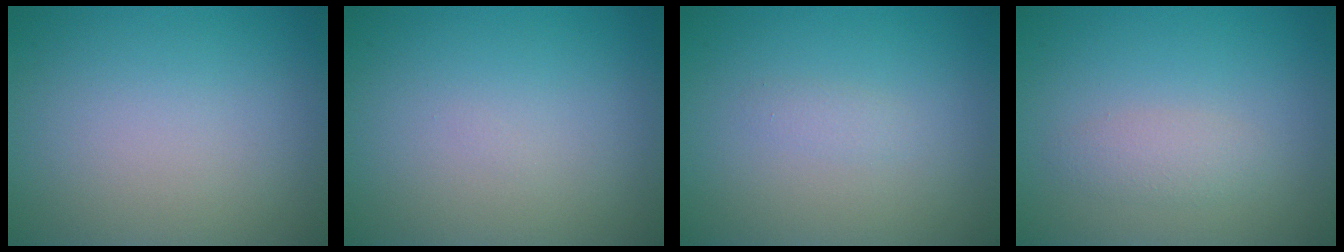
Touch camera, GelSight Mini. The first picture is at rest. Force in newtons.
{"total": 0.0}
{"total": 0.8, "press": 0.8, "slide": 0.0}
{"total": 1.6, "press": 1.6, "slide": 0.1}